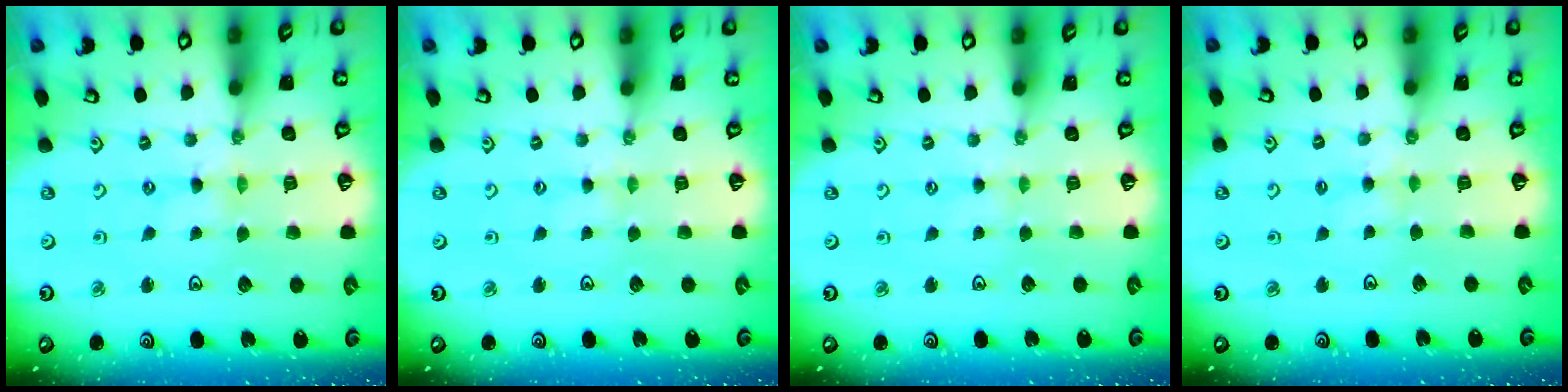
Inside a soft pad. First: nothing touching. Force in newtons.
{"total": 1.5, "press": 1.5, "slide": 0.3}
{"total": 0.0}
{"total": 2.7, "press": 2.6, "slide": 0.5}